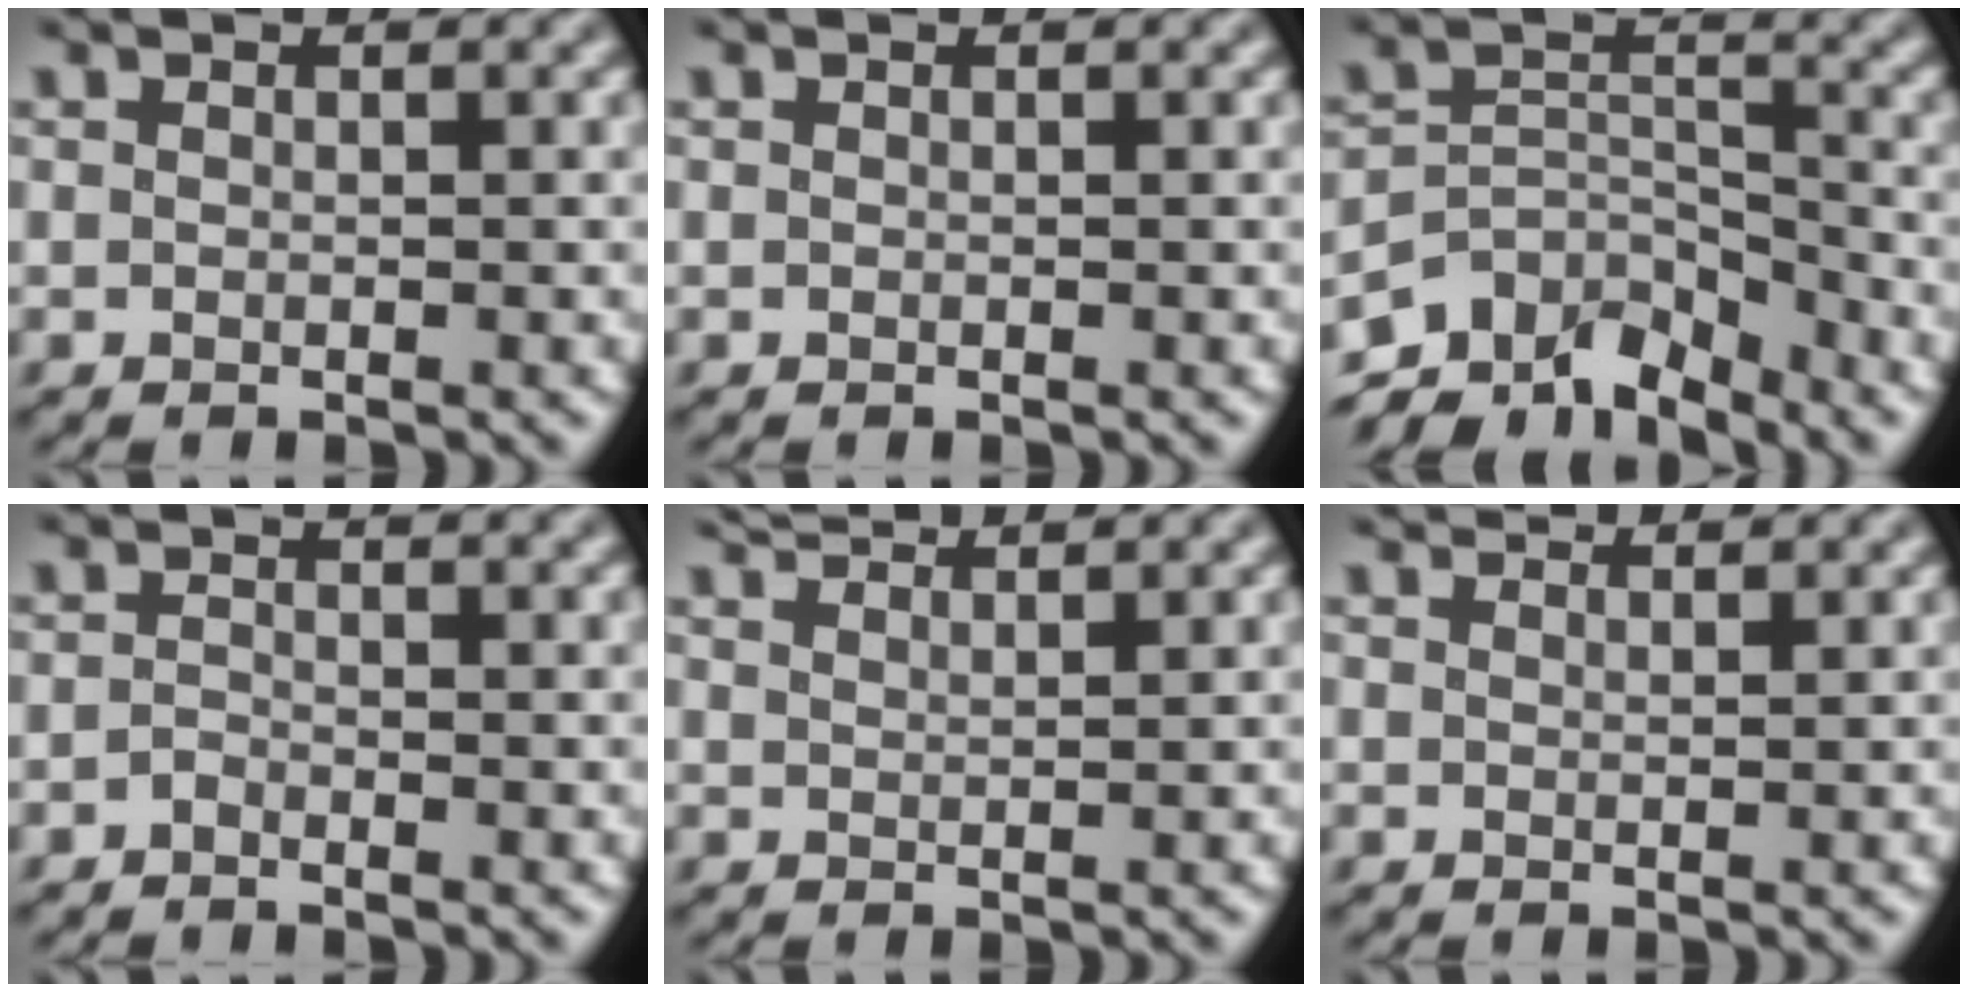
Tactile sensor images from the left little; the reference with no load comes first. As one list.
[{"total": 0.0}, {"total": 7.4, "force": [-6.4, 2.8, 2.5], "torque": [-0.038, -0.003, -0.115]}, {"total": 0.8, "force": [-0.8, 0.1, 0.2], "torque": [-0.006, 0.002, -0.017]}, {"total": 3.0, "force": [2.9, -0.1, 0.7], "torque": [-0.016, 0.012, 0.052]}, {"total": 2.9, "force": [2.7, 0.1, 0.8], "torque": [-0.021, 0.007, 0.042]}]